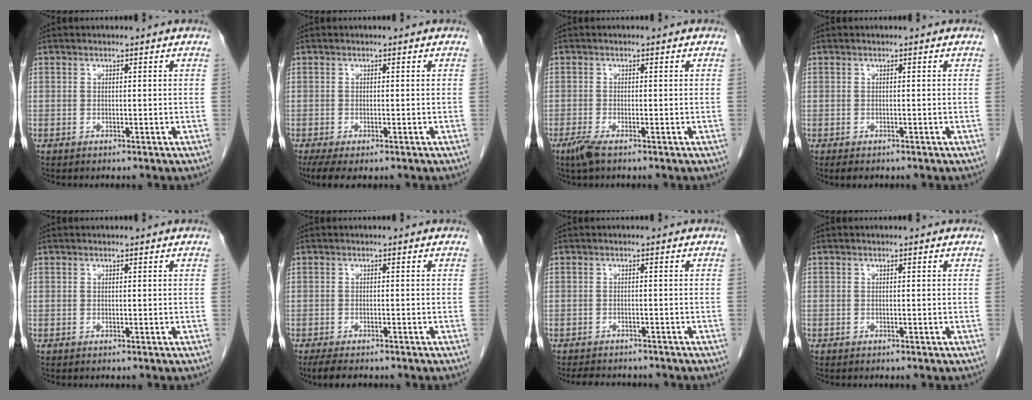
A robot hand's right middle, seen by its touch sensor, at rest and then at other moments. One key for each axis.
{"total": 4.4, "fx": -2.9, "fy": 1.5, "fz": 2.9, "tx": -0.053, "ty": -0.013, "tz": -0.045}
{"total": 2.5, "fx": -1.6, "fy": 0.3, "fz": 1.8, "tx": -0.044, "ty": -0.007, "tz": -0.035}
{"total": 1.7, "fx": -1.2, "fy": 0.8, "fz": 0.8, "tx": -0.015, "ty": -0.002, "tz": -0.013}
{"total": 0.0}
{"total": 4.6, "fx": -3.7, "fy": 1.3, "fz": 2.3, "tx": -0.040, "ty": -0.011, "tz": -0.055}
{"total": 6.7, "fx": -6.1, "fy": 2.1, "fz": 2.1, "tx": -0.029, "ty": -0.002, "tz": -0.080}
{"total": 0.0}